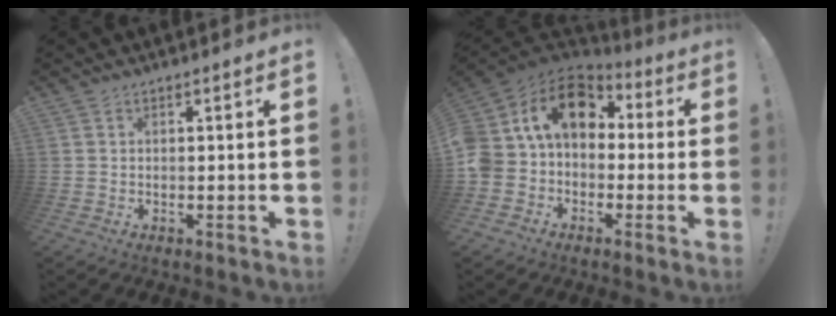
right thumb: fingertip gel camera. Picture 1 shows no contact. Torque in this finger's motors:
{"motor_torque": [2.42, 2.00, 2.10, -0.67, 0.30]}